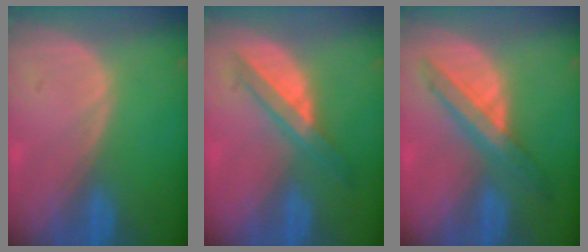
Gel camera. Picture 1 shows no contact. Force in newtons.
{"total": 5.9, "press": 5.3, "slide": 2.5}
{"total": 6.7, "press": 6.3, "slide": 2.2}